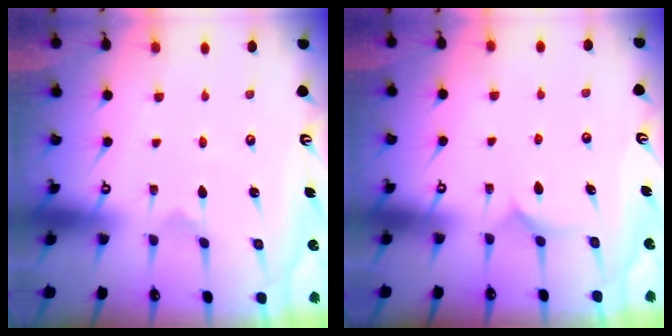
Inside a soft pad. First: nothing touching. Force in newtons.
{"total": 7.1, "press": 7.1, "slide": 0.4}